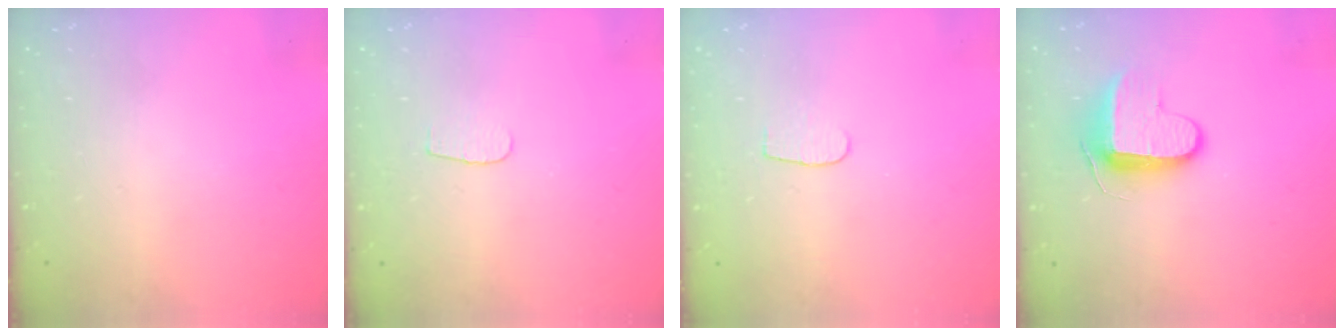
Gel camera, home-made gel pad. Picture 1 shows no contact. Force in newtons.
{"total": 3.5, "press": 3.5, "slide": 0.4}
{"total": 3.2, "press": 3.2, "slide": 0.3}
{"total": 9.2, "press": 9.2, "slide": 0.9}